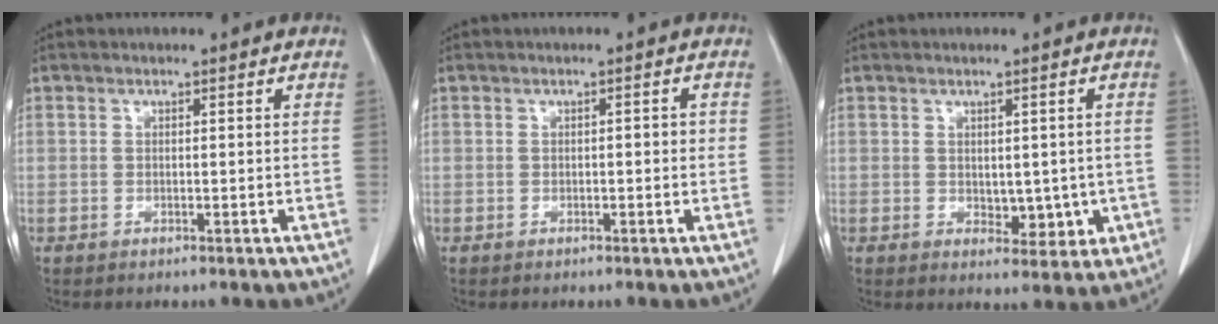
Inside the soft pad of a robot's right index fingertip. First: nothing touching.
{"total": 1.3, "force": [-0.1, 0.6, 1.2], "torque": [-0.014, 0.003, -0.001]}
{"total": 4.6, "force": [-0.5, 2.8, 3.6], "torque": [-0.033, -0.003, 0.005]}